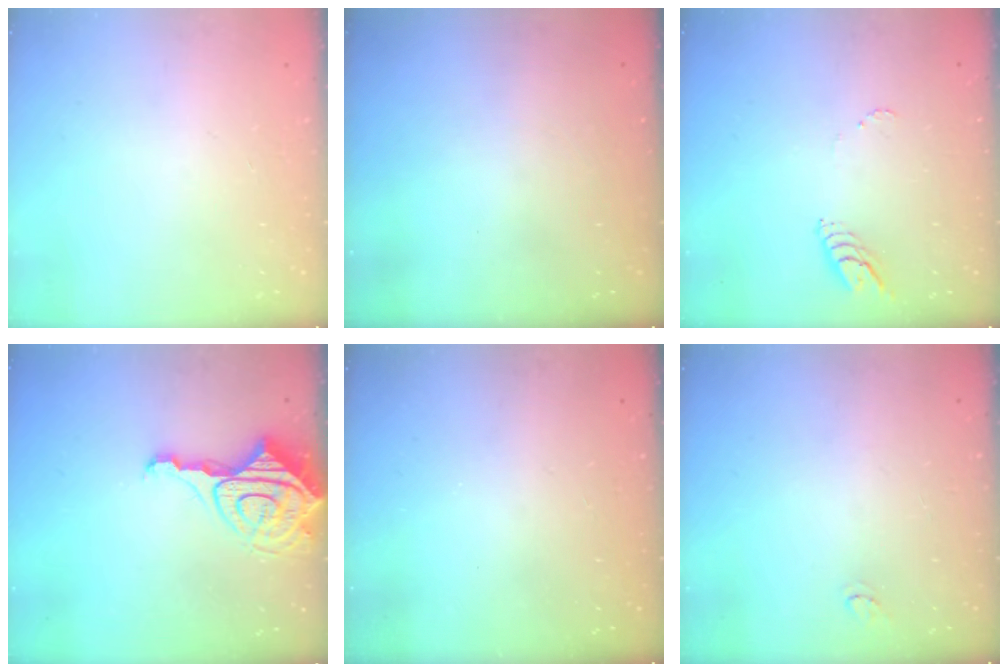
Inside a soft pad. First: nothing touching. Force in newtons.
{"total": 0.7, "press": 0.4, "slide": 0.5}
{"total": 5.9, "press": 5.9, "slide": 0.3}
{"total": 12.1, "press": 12.0, "slide": 1.1}
{"total": 0.0}
{"total": 3.2, "press": 3.2, "slide": 0.3}